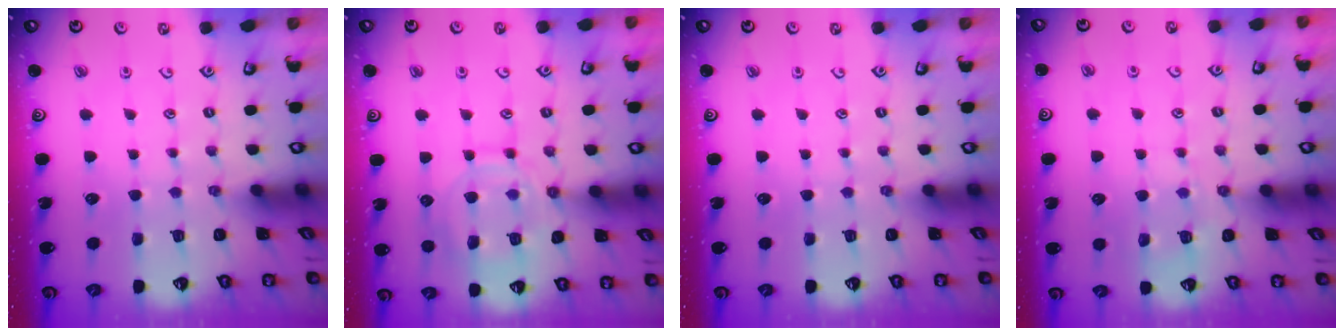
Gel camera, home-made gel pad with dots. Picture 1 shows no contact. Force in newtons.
{"total": 13.4, "press": 13.4, "slide": 1.3}
{"total": 0.0}
{"total": 5.8, "press": 5.7, "slide": 0.6}